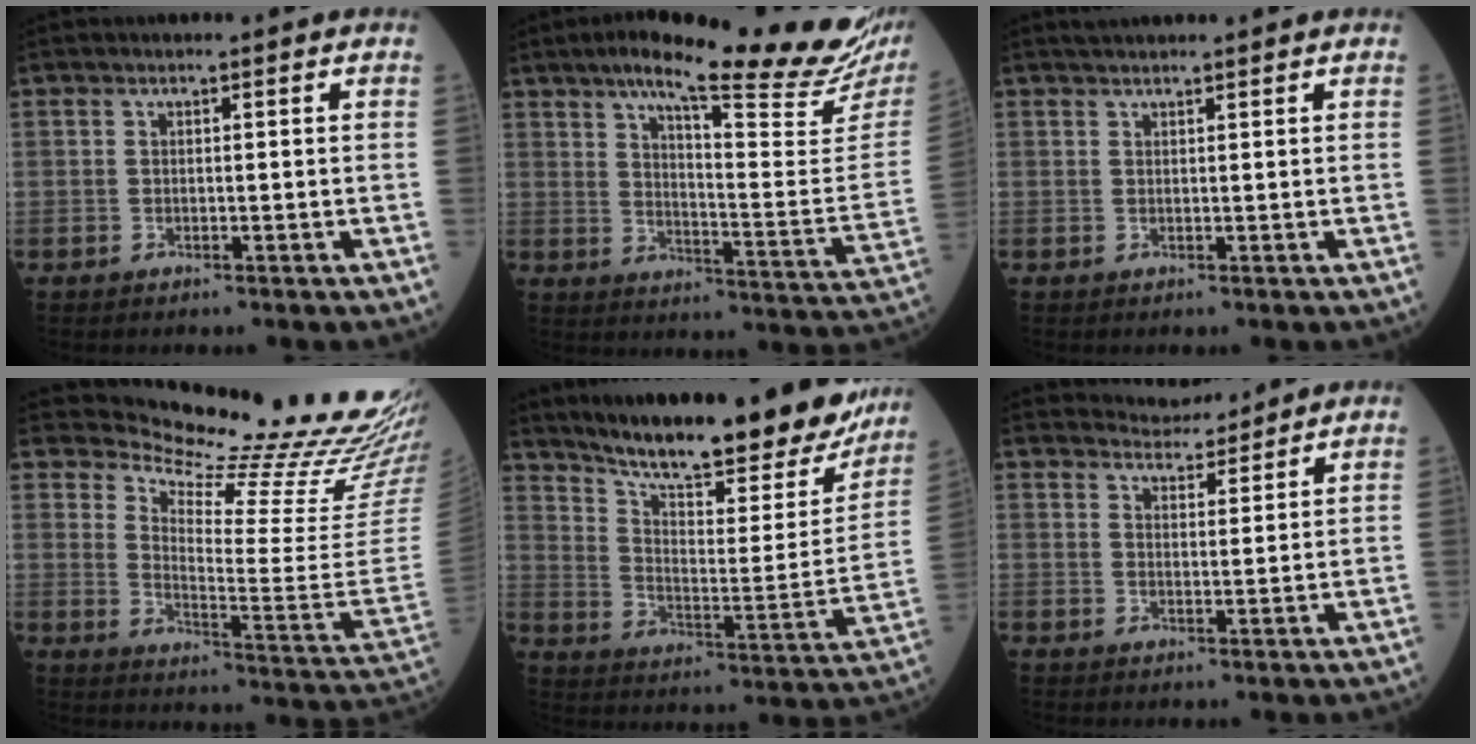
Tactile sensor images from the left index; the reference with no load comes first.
{"total": 24.7, "force": [19.1, 2.1, 15.6], "torque": [-0.224, -0.050, 0.241]}
{"total": 2.7, "force": [2.5, -0.1, 1.0], "torque": [-0.011, 0.026, 0.040]}
{"total": 23.8, "force": [22.5, 1.7, 7.4], "torque": [-0.117, -0.151, 0.268]}
{"total": 27.1, "force": [22.9, 5.1, 13.6], "torque": [-0.212, -0.058, 0.303]}
{"total": 4.1, "force": [4.1, 0.6, -0.3], "torque": [-0.003, 0.004, 0.063]}